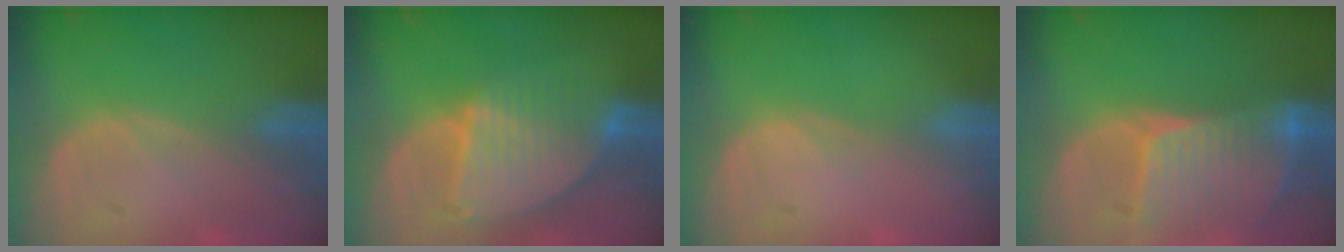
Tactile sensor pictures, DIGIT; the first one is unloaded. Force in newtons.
{"total": 8.6, "press": 7.5, "slide": 4.1}
{"total": 0.0}
{"total": 8.7, "press": 7.8, "slide": 3.9}